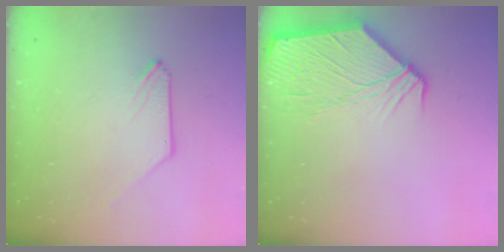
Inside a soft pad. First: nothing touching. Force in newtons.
{"total": 12.5, "press": 12.4, "slide": 2.0}